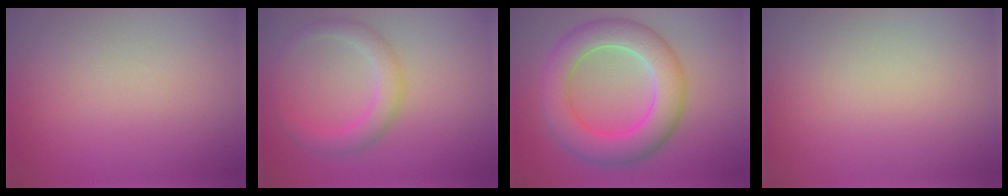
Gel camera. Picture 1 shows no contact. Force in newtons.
{"total": 2.9, "press": 2.9, "slide": 0.2}
{"total": 7.1, "press": 7.1, "slide": 0.2}
{"total": 0.0}